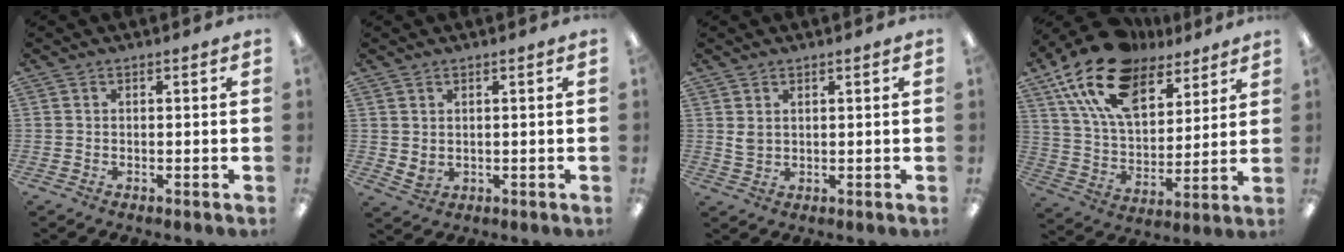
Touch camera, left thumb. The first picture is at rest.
{"total": 2.1, "force": [1.5, 1.4, 0.7], "torque": [-0.007, -0.005, 0.026]}
{"total": 2.5, "force": [1.3, 1.7, 1.3], "torque": [-0.027, 0.001, 0.025]}
{"total": 20.5, "force": [13.2, 11.0, 11.2], "torque": [-0.213, -0.058, 0.240]}